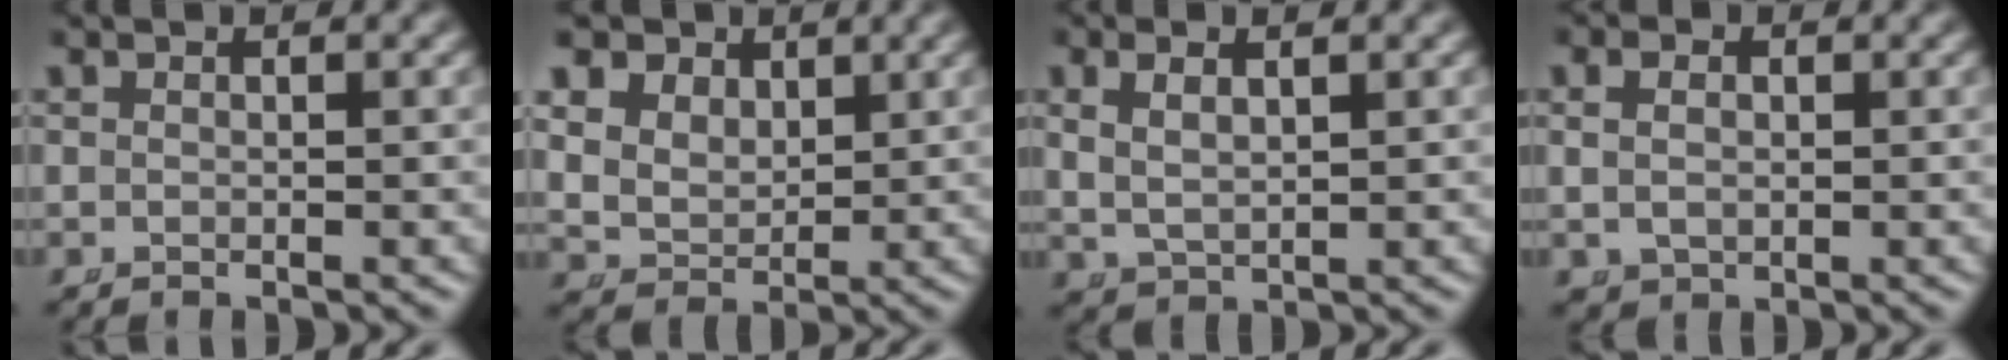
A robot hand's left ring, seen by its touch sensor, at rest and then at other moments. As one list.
[{"total": 9.2, "force": [2.6, 7.8, 4.1], "torque": [-0.110, -0.022, 0.043]}, {"total": 3.4, "force": [1.0, 2.5, 2.1], "torque": [-0.054, -0.004, 0.028]}, {"total": 2.5, "force": [0.4, 2.0, 1.4], "torque": [-0.035, -0.007, 0.016]}]